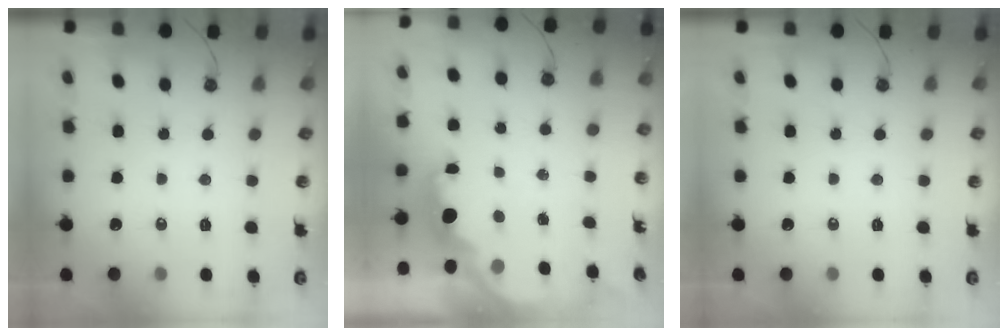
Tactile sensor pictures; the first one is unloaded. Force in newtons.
{"total": 2.4, "press": 2.2, "slide": 0.8}
{"total": 0.0}